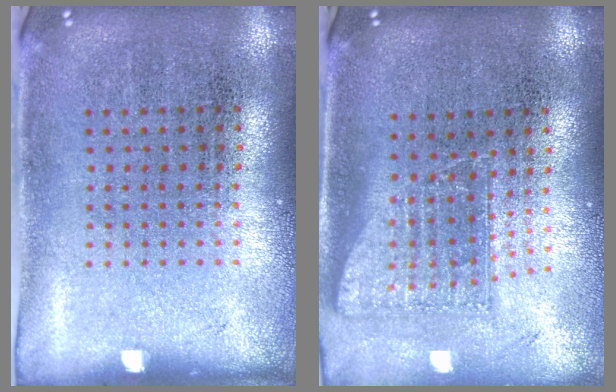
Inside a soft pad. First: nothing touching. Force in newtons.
{"total": 1.7, "press": 1.3, "slide": 1.2}